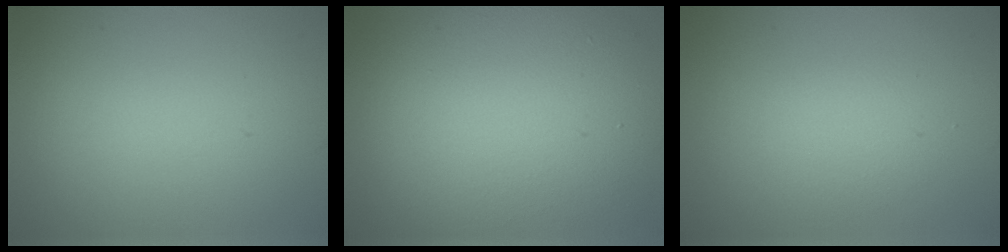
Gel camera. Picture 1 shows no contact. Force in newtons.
{"total": 13.1, "press": 13.1, "slide": 0.5}
{"total": 1.8, "press": 1.8, "slide": 0.1}